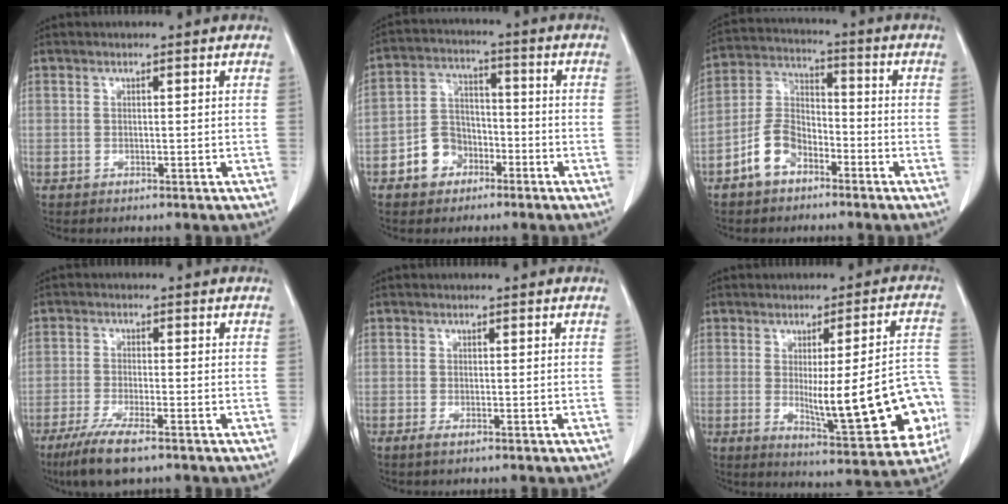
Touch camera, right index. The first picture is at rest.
{"total": 7.0, "force": [-3.4, 5.5, 2.6], "torque": [-0.053, 0.022, -0.054]}
{"total": 8.0, "force": [-4.5, 4.9, 4.5], "torque": [-0.102, 0.019, -0.088]}
{"total": 7.4, "force": [-5.0, 0.9, 5.3], "torque": [-0.100, -0.019, -0.086]}
{"total": 1.2, "force": [-0.8, 0.2, 0.8], "torque": [-0.017, -0.002, -0.013]}
{"total": 17.4, "force": [-3.2, 3.2, 16.8], "torque": [-0.177, 0.014, -0.021]}